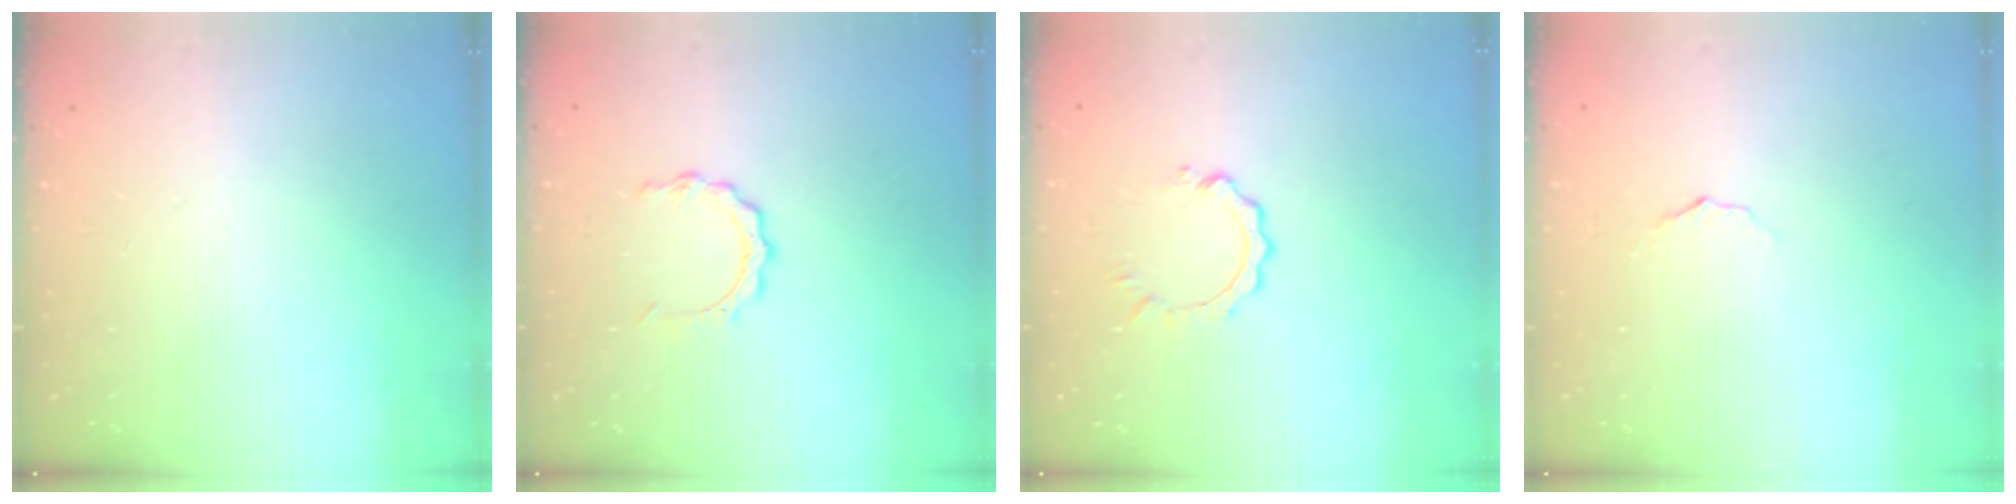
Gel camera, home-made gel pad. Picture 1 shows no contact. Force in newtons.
{"total": 3.2, "press": 3.2, "slide": 0.3}
{"total": 3.3, "press": 3.2, "slide": 0.3}
{"total": 3.9, "press": 3.9, "slide": 0.4}